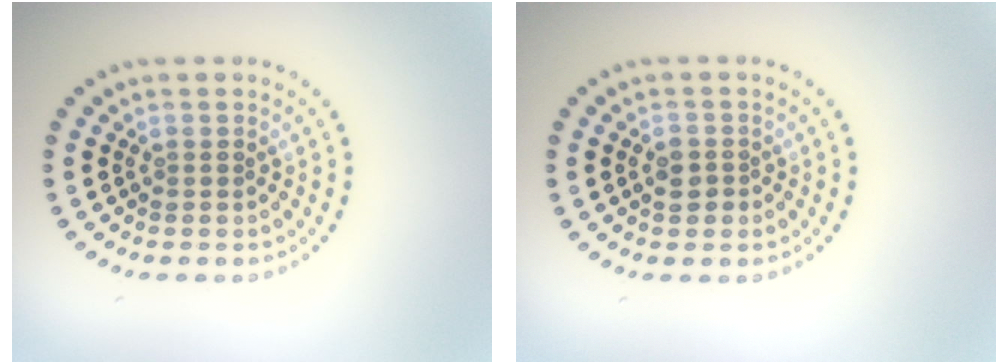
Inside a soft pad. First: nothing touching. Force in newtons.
{"total": 1.7, "press": 1.6, "slide": 0.6}